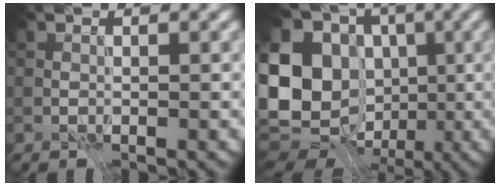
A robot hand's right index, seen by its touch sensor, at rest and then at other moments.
{"total": 17.3, "force": [-1.8, 14.1, 10.0], "torque": [-0.215, -0.001, -0.035]}